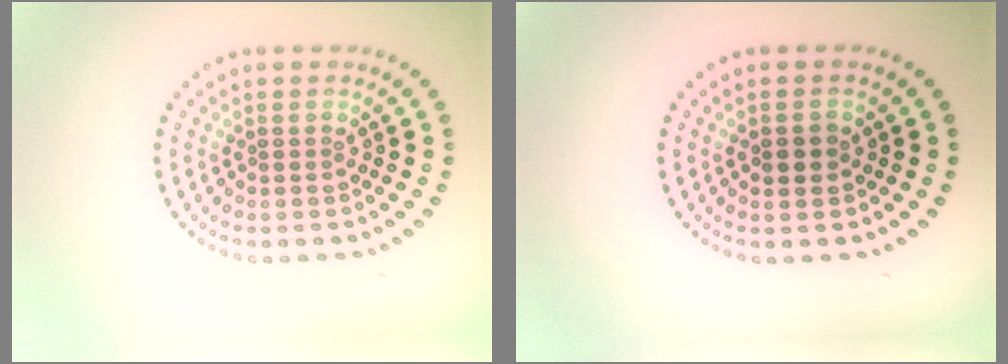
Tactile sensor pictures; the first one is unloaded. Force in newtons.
{"total": 1.7, "press": 1.7, "slide": 0.1}